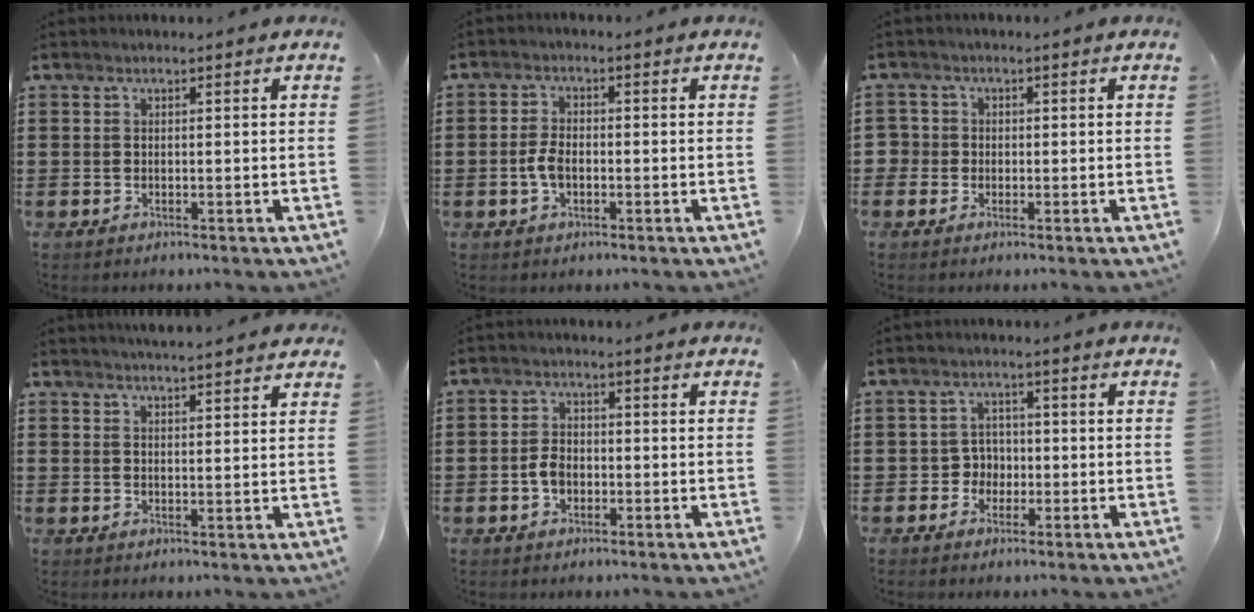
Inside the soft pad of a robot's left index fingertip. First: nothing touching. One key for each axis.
{"total": 3.6, "fx": -0.8, "fy": 2.0, "fz": 2.9, "tx": -0.077, "ty": -0.003, "tz": -0.021}
{"total": 2.3, "fx": -0.4, "fy": 2.3, "fz": 0.3, "tx": -0.025, "ty": 0.002, "tz": -0.015}
{"total": 2.6, "fx": 2.6, "fy": -0.2, "fz": 0.5, "tx": -0.016, "ty": -0.006, "tz": 0.048}
{"total": 3.3, "fx": -0.9, "fy": 2.3, "fz": 2.1, "tx": -0.057, "ty": -0.002, "tz": -0.022}
{"total": 3.3, "fx": -1.0, "fy": 3.0, "fz": 1.1, "tx": -0.031, "ty": 0.004, "tz": -0.024}